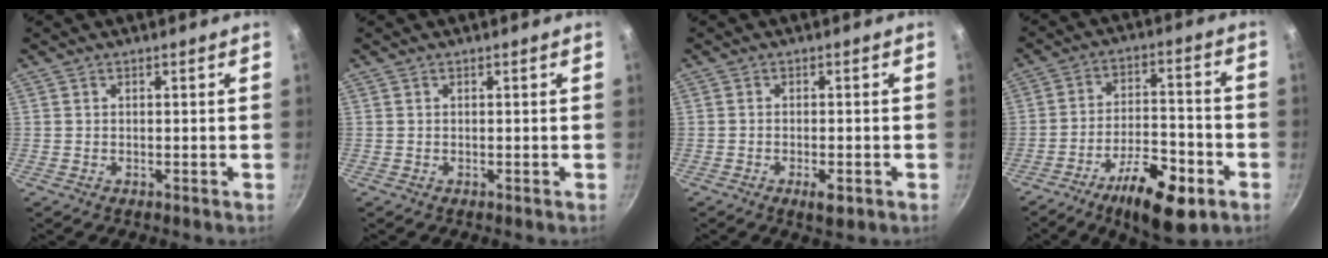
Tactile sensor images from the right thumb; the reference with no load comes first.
{"total": 0.0}
{"total": 3.2, "force": [-1.5, 1.1, 2.6], "torque": [-0.047, 0.003, -0.023]}
{"total": 15.3, "force": [-8.2, 5.9, 11.6], "torque": [-0.173, 0.046, -0.128]}